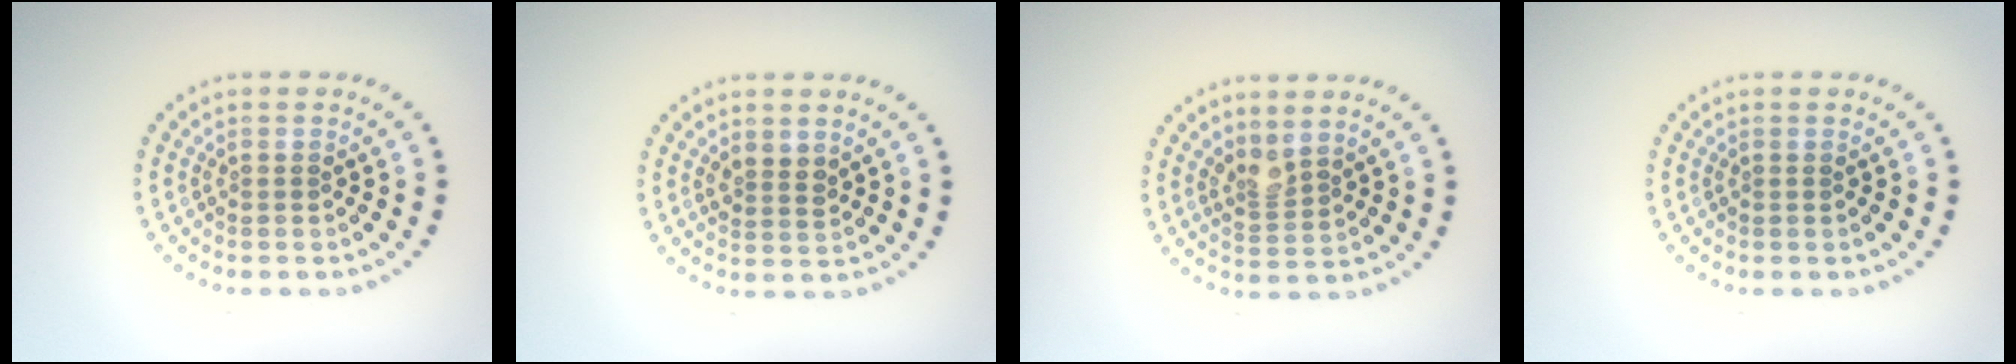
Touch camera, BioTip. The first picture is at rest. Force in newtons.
{"total": 1.7, "press": 1.5, "slide": 0.9}
{"total": 2.0, "press": 1.5, "slide": 1.3}
{"total": 0.0}